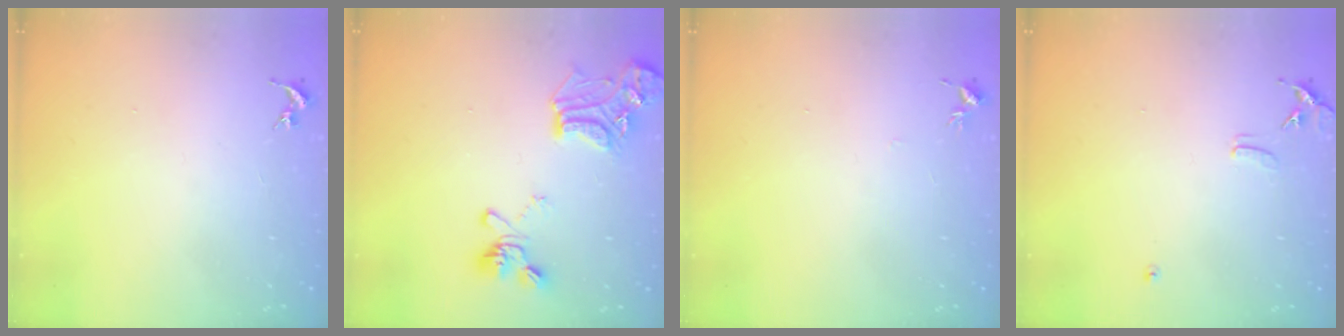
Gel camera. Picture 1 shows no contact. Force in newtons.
{"total": 17.1, "press": 17.0, "slide": 1.6}
{"total": 3.9, "press": 3.9, "slide": 0.5}
{"total": 6.7, "press": 6.7, "slide": 0.6}